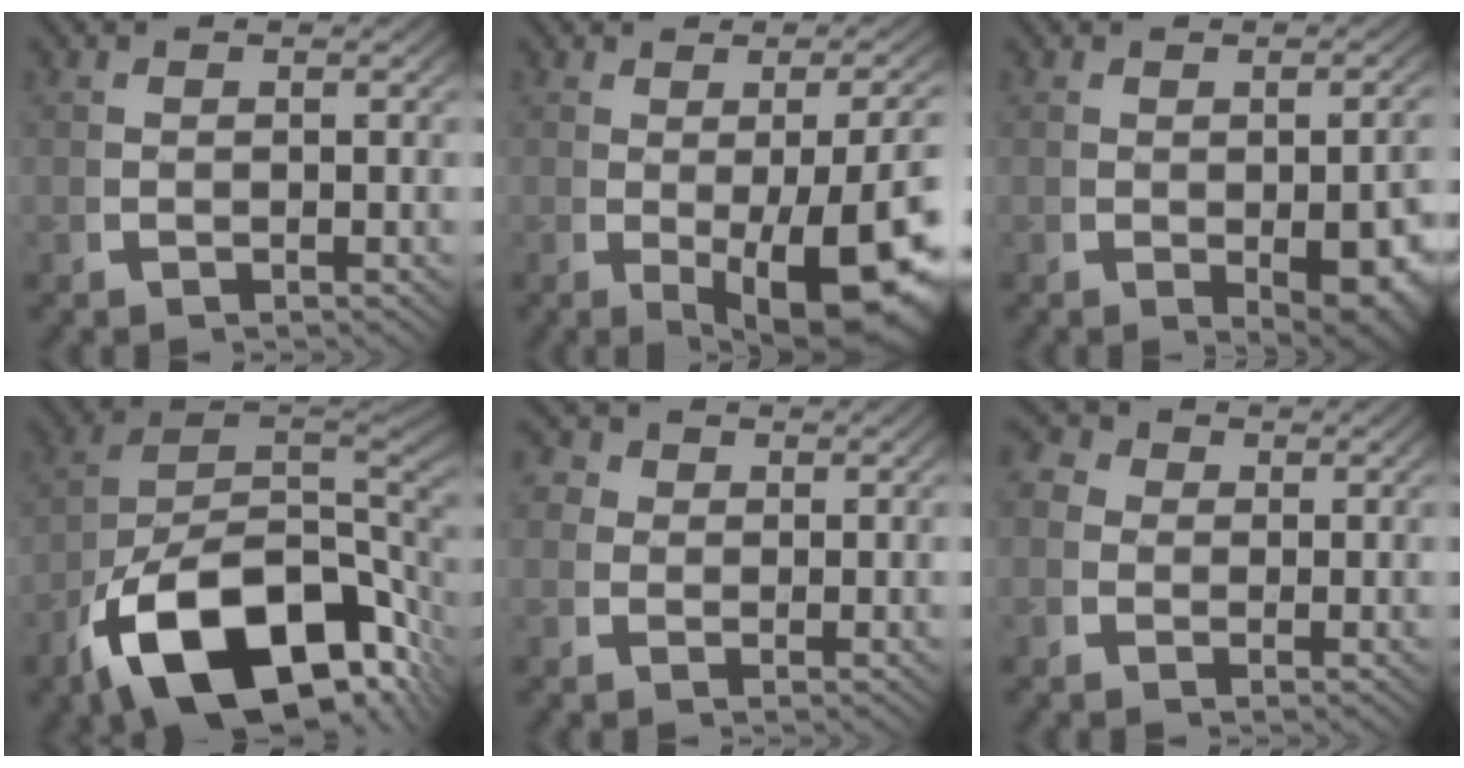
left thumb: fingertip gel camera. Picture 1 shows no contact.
{"total": 10.1, "force": [-2.4, 4.6, 8.6], "torque": [-0.130, -0.034, -0.010]}
{"total": 5.0, "force": [-1.0, 2.3, 4.3], "torque": [-0.058, -0.019, 0.000]}
{"total": 18.8, "force": [-4.0, 12.0, 14.0], "torque": [-0.255, -0.054, -0.042]}
{"total": 3.1, "force": [1.0, 2.7, 1.2], "torque": [-0.026, -0.003, 0.010]}
{"total": 3.8, "force": [0.8, 3.3, 1.7], "torque": [-0.033, 0.000, 0.000]}